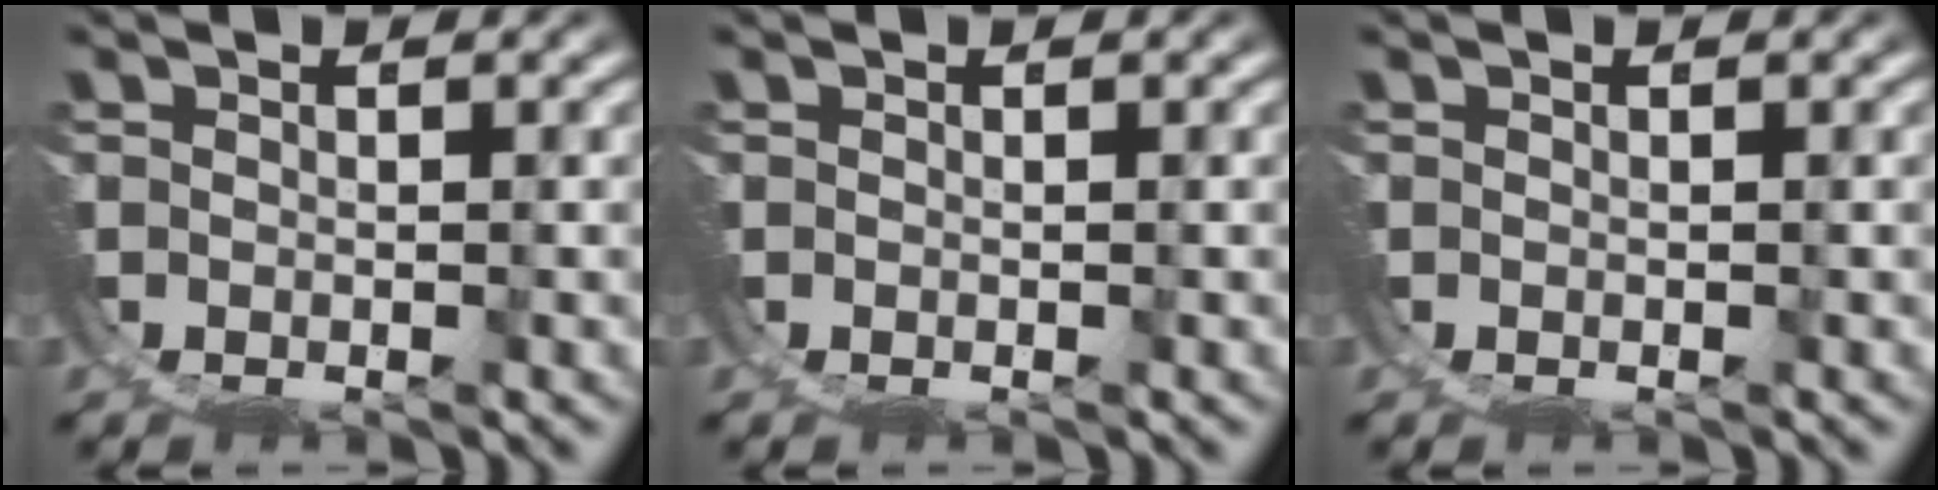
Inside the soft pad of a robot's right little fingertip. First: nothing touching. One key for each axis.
{"total": 0.0}
{"total": 2.6, "fx": 0.1, "fy": -2.5, "fz": -0.6, "tx": 0.025, "ty": -0.009, "tz": 0.015}